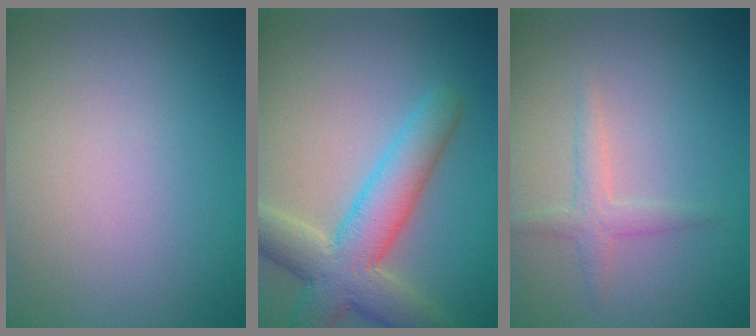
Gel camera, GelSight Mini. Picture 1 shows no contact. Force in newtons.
{"total": 5.6, "press": 5.6, "slide": 0.6}
{"total": 1.7, "press": 1.7, "slide": 0.1}